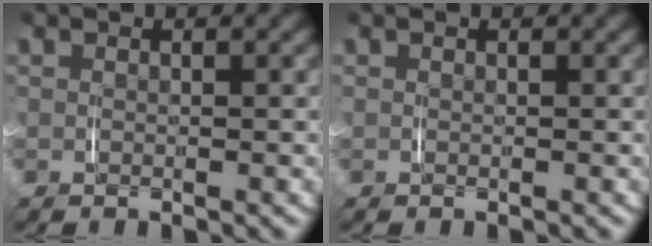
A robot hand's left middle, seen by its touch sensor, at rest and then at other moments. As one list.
[{"total": 0.0}]